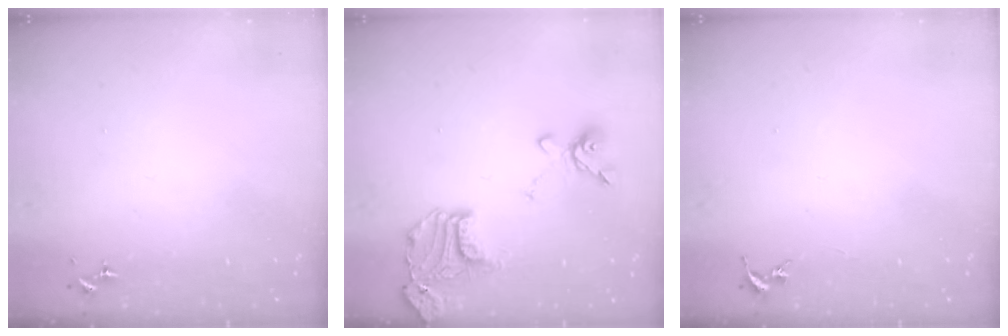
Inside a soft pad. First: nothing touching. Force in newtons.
{"total": 19.1, "press": 19.0, "slide": 2.1}
{"total": 0.0}